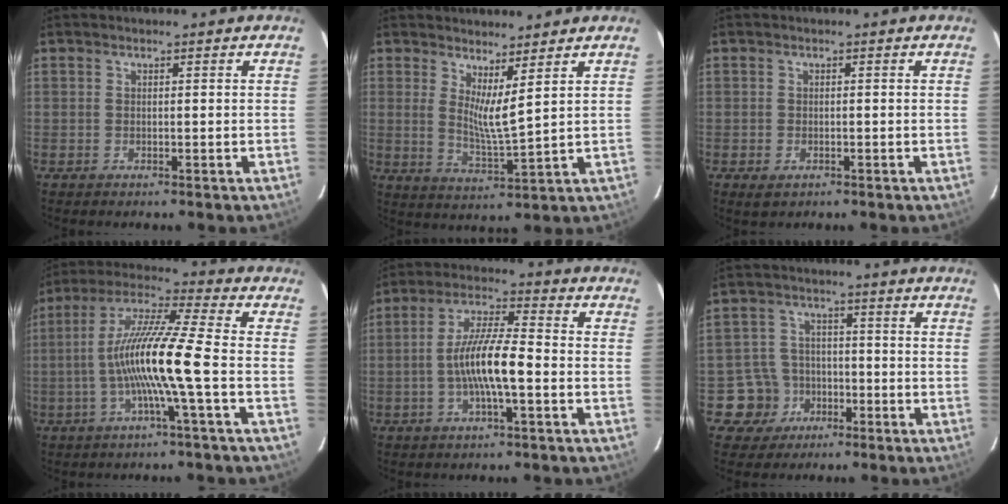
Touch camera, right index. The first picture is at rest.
{"total": 5.8, "force": [3.7, 0.0, 4.4], "torque": [-0.078, -0.021, 0.061]}
{"total": 2.1, "force": [-1.0, 1.4, 1.1], "torque": [-0.020, -0.005, -0.016]}
{"total": 13.8, "force": [-3.0, -0.8, 13.4], "torque": [-0.256, 0.007, -0.060]}
{"total": 10.2, "force": [-2.5, 1.6, 9.7], "torque": [-0.191, 0.006, -0.049]}
{"total": 7.2, "force": [-3.3, 6.4, 0.3], "torque": [-0.029, 0.028, -0.050]}